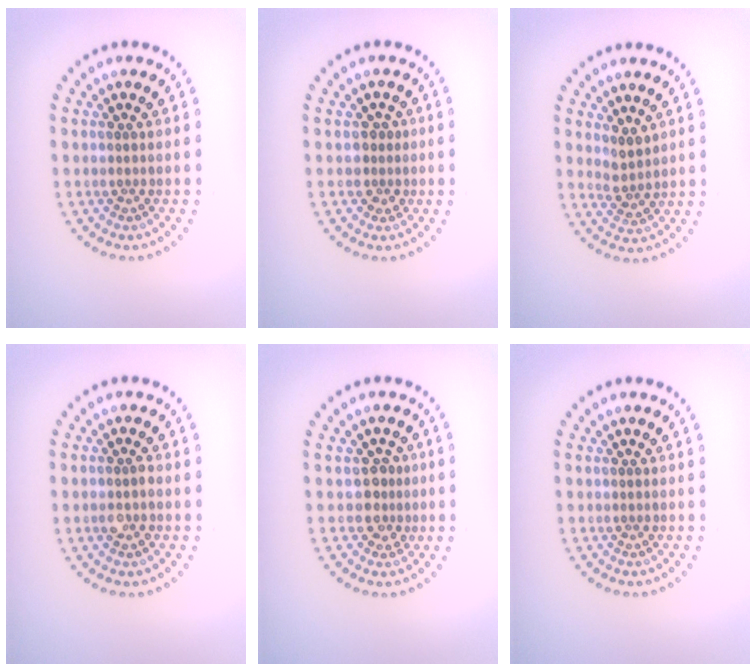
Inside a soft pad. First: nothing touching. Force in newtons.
{"total": 1.6, "press": 1.2, "slide": 1.0}
{"total": 1.9, "press": 1.6, "slide": 1.0}
{"total": 1.6, "press": 1.6, "slide": 0.4}
{"total": 2.0, "press": 1.7, "slide": 1.2}
{"total": 0.0}